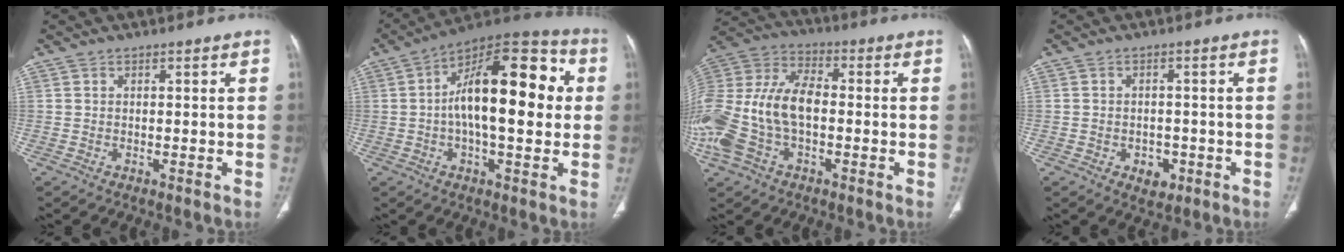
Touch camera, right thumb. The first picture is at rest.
{"total": 21.2, "force": [1.9, 9.2, 19.0], "torque": [-0.267, 0.032, 0.018]}
{"total": 20.9, "force": [-2.9, 12.8, 16.2], "torque": [-0.386, 0.031, -0.051]}
{"total": 3.8, "force": [-1.6, 2.7, 2.1], "torque": [-0.016, 0.007, -0.016]}